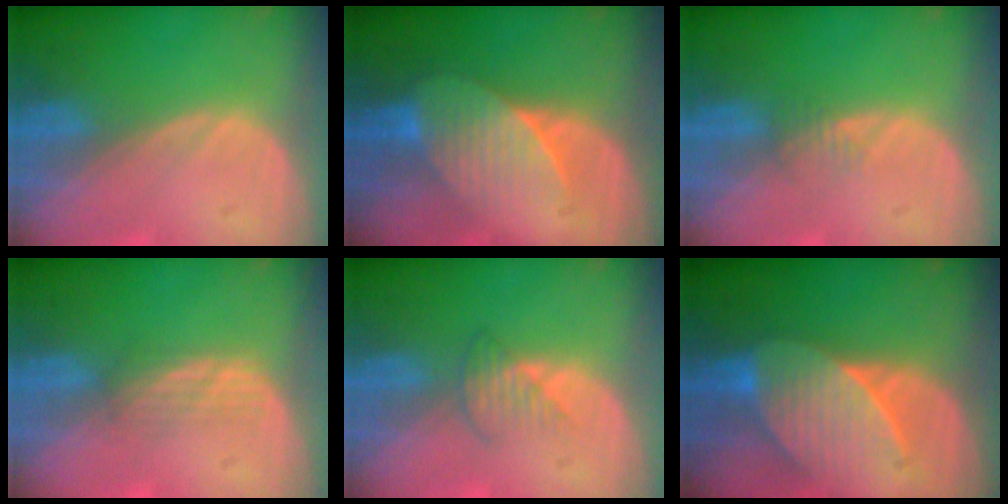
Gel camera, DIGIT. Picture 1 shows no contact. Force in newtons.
{"total": 7.4, "press": 6.9, "slide": 2.8}
{"total": 1.5, "press": 1.5, "slide": 0.2}
{"total": 2.4, "press": 2.4, "slide": 0.5}
{"total": 2.8, "press": 2.7, "slide": 0.8}
{"total": 7.6, "press": 7.6, "slide": 0.1}